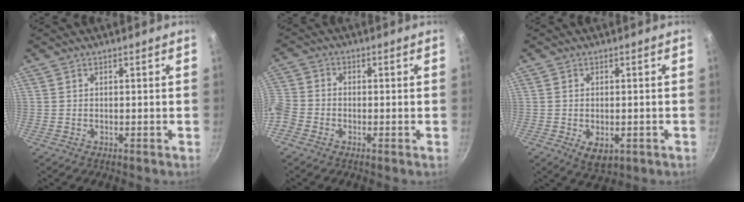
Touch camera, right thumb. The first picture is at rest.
{"total": 7.6, "force": [-3.3, 5.9, 3.5], "torque": [-0.084, 0.022, -0.086]}
{"total": 5.1, "force": [-1.5, 3.0, 3.9], "torque": [-0.052, -0.007, -0.013]}